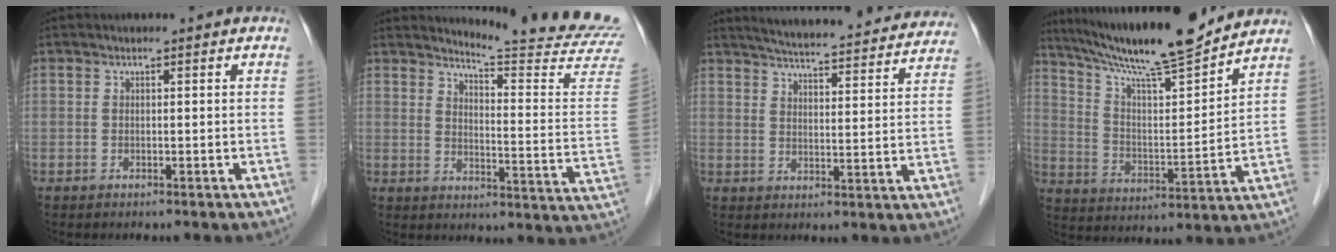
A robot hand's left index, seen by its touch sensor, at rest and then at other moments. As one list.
[{"total": 18.1, "force": [17.5, -2.3, 3.8], "torque": [-0.060, -0.154, 0.197]}, {"total": 25.5, "force": [23.7, 3.3, 9.0], "torque": [-0.135, -0.027, 0.292]}, {"total": 17.7, "force": [15.6, 0.2, 8.3], "torque": [-0.142, -0.001, 0.257]}]